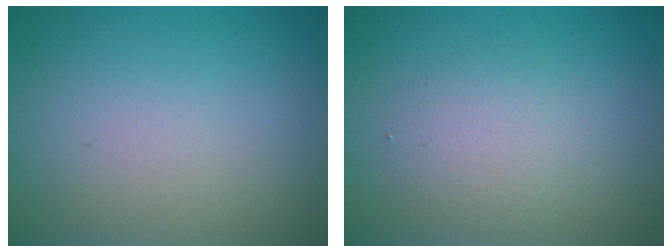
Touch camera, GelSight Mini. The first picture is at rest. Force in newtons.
{"total": 2.4, "press": 2.4, "slide": 0.1}